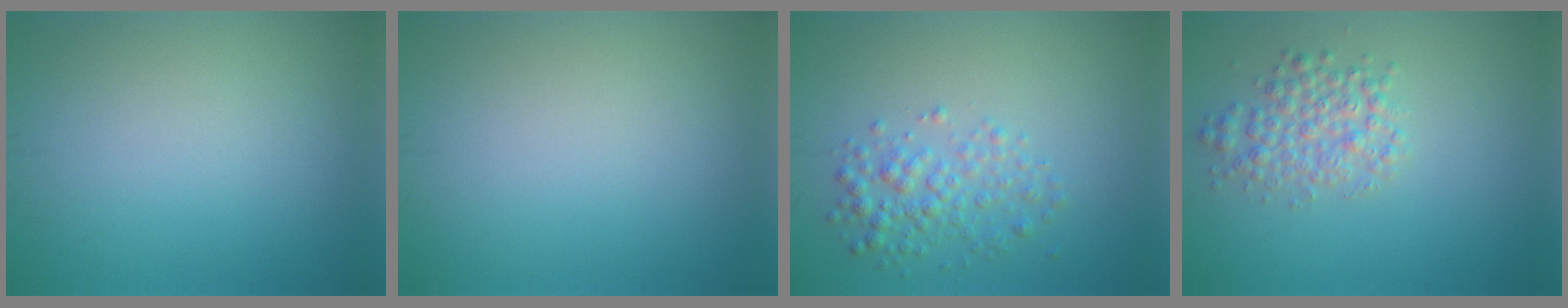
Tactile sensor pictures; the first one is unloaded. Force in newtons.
{"total": 0.0}
{"total": 3.0, "press": 3.0, "slide": 0.1}
{"total": 3.2, "press": 3.1, "slide": 0.1}